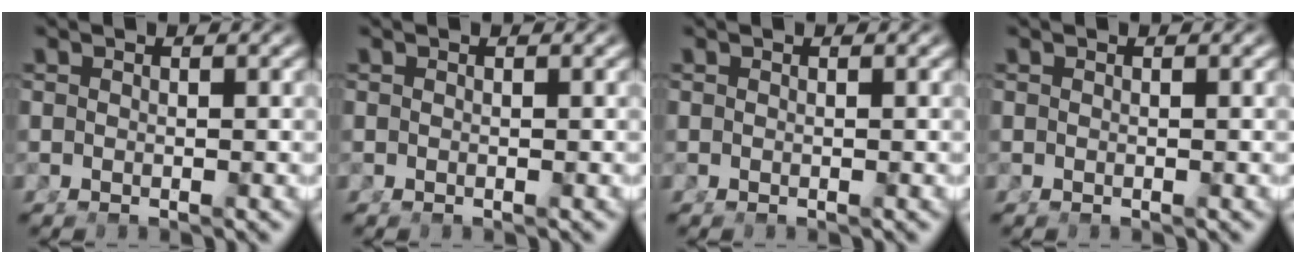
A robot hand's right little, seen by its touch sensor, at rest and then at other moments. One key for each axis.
{"total": 0.0}
{"total": 0.0}
{"total": 0.0}